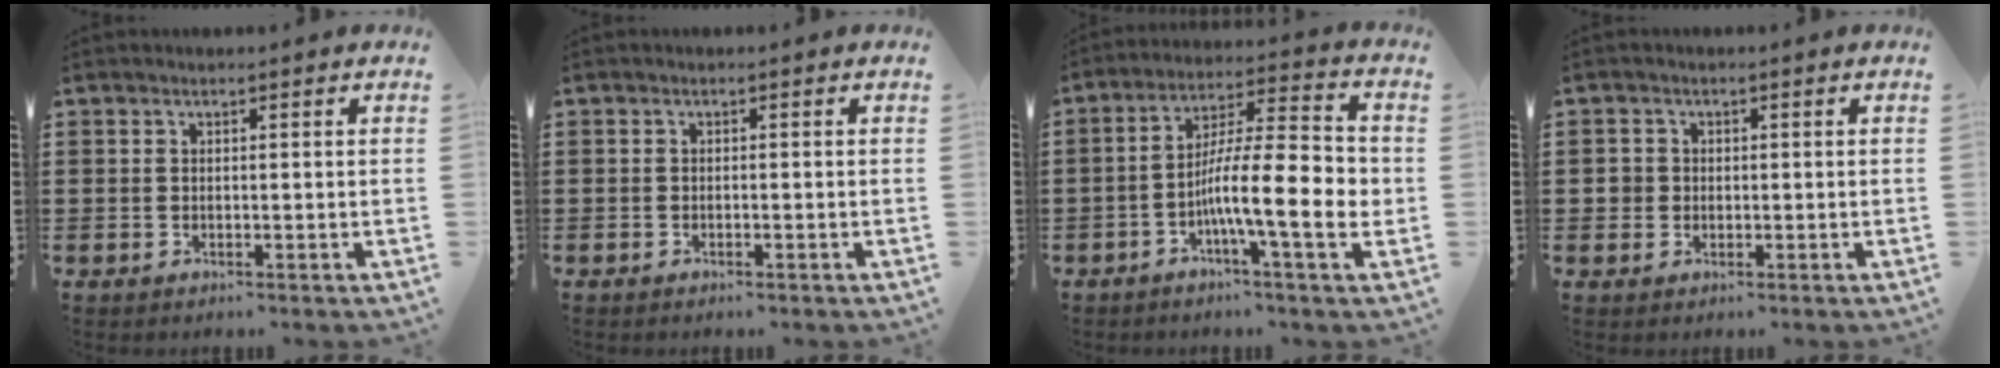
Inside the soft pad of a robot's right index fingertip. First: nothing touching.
{"total": 0.6, "force": [-0.6, 0.0, 0.2], "torque": [-0.005, -0.003, -0.012]}
{"total": 13.2, "force": [-3.1, 2.6, 12.5], "torque": [-0.224, -0.014, -0.059]}
{"total": 1.6, "force": [-0.1, 1.6, 0.3], "torque": [-0.012, 0.007, -0.003]}